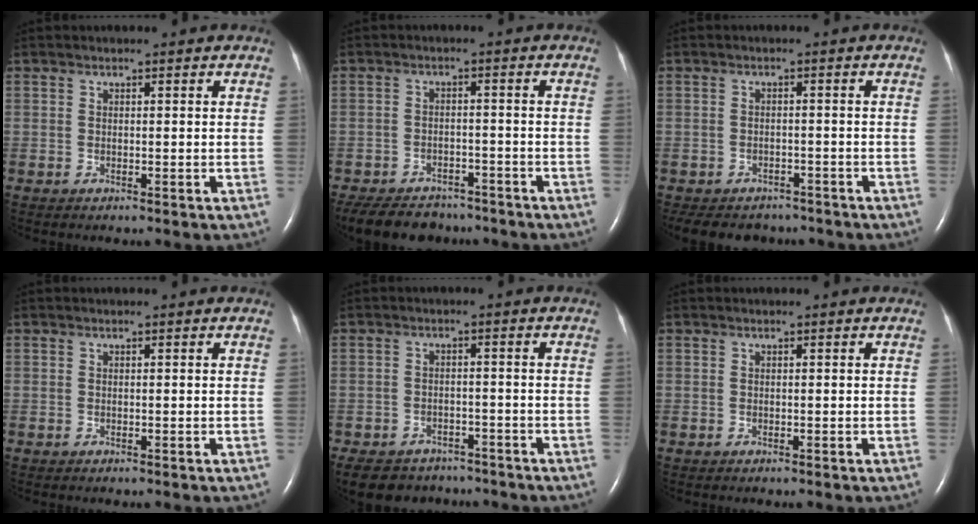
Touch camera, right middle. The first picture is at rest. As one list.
[{"total": 12.0, "force": [-10.0, 5.4, 3.9], "torque": [-0.083, -0.005, -0.136]}, {"total": 10.0, "force": [-8.6, 4.6, 2.6], "torque": [-0.052, -0.001, -0.107]}, {"total": 0.0}, {"total": 10.2, "force": [-8.3, 5.5, 2.5], "torque": [-0.049, -0.002, -0.108]}, {"total": 0.0}]